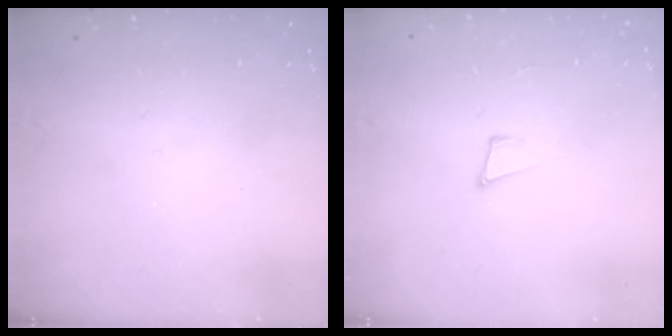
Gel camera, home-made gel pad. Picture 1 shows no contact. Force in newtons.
{"total": 4.6, "press": 3.2, "slide": 3.3}